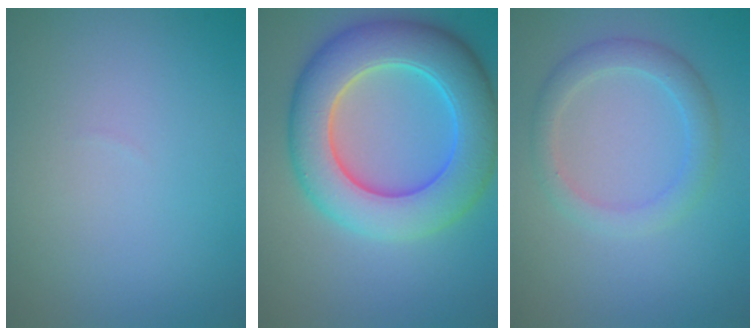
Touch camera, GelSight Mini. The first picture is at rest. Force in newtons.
{"total": 9.7, "press": 9.7, "slide": 0.6}
{"total": 2.7, "press": 2.7, "slide": 0.0}